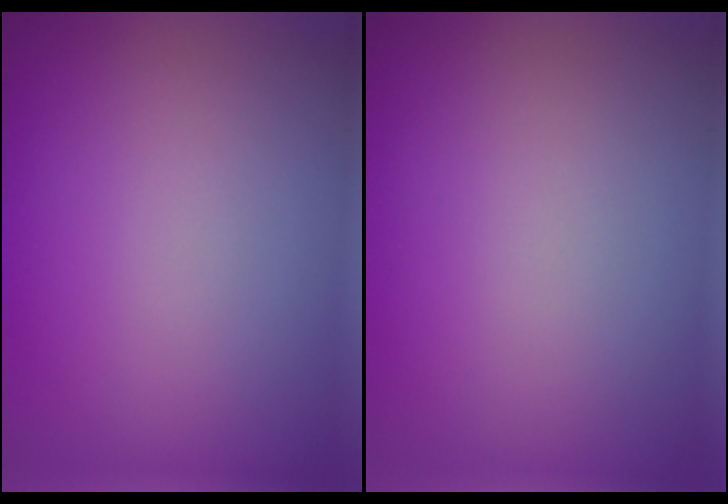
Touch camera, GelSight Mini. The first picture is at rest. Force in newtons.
{"total": 0.0}